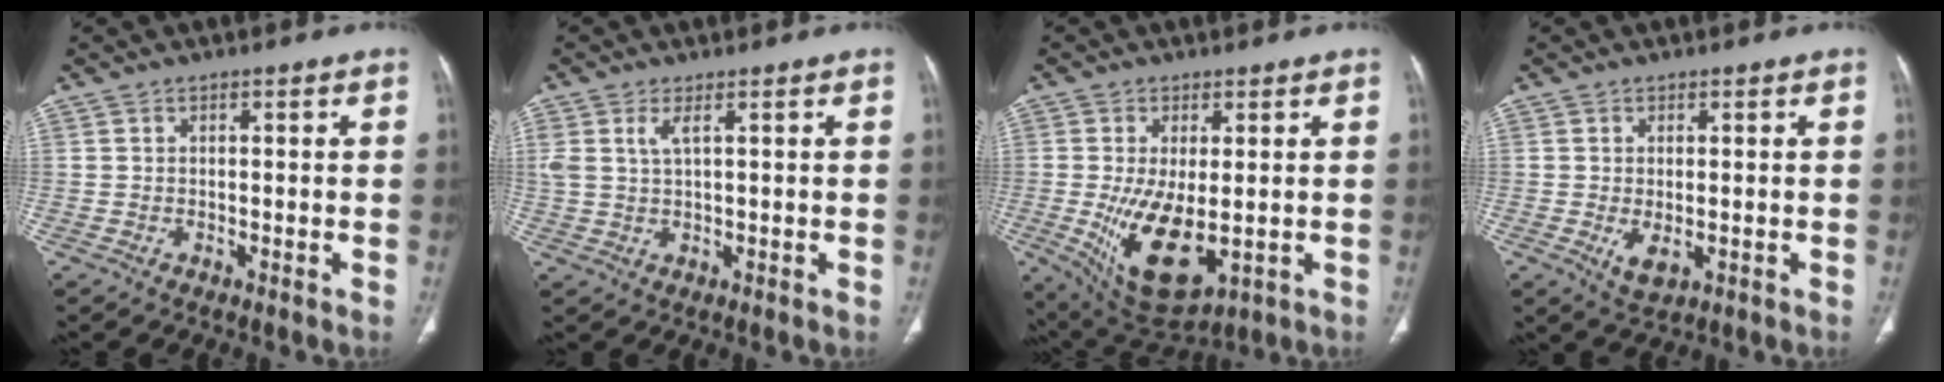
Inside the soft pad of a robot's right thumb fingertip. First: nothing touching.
{"total": 3.0, "force": [1.4, 1.0, 2.5], "torque": [-0.065, 0.003, 0.036]}
{"total": 12.6, "force": [-1.9, 5.9, 11.0], "torque": [-0.192, -0.026, -0.008]}
{"total": 3.6, "force": [-0.7, 1.8, 3.0], "torque": [-0.051, -0.010, -0.002]}